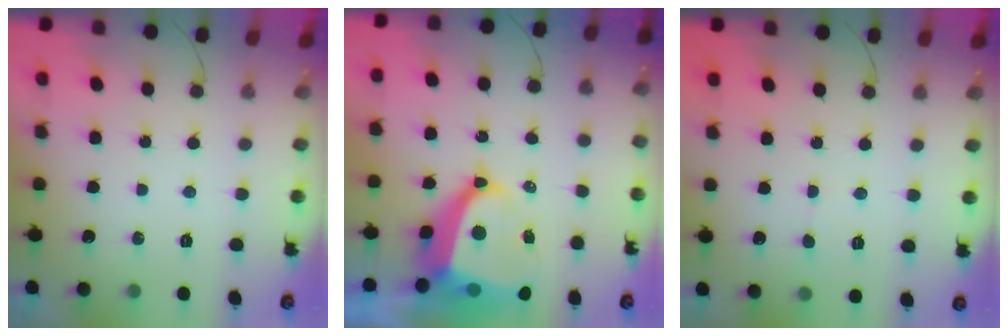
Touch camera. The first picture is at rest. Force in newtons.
{"total": 13.8, "press": 13.7, "slide": 1.3}
{"total": 2.9, "press": 2.9, "slide": 0.3}